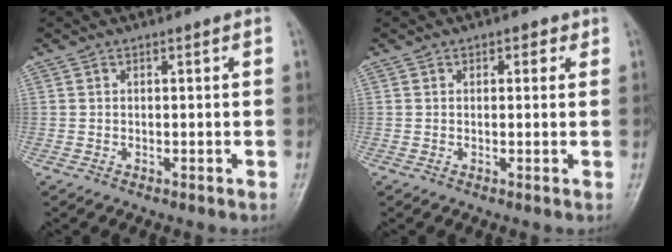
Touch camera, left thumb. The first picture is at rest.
{"total": 1.7, "force": [0.8, 1.2, 0.9], "torque": [0.004, -0.001, 0.005]}